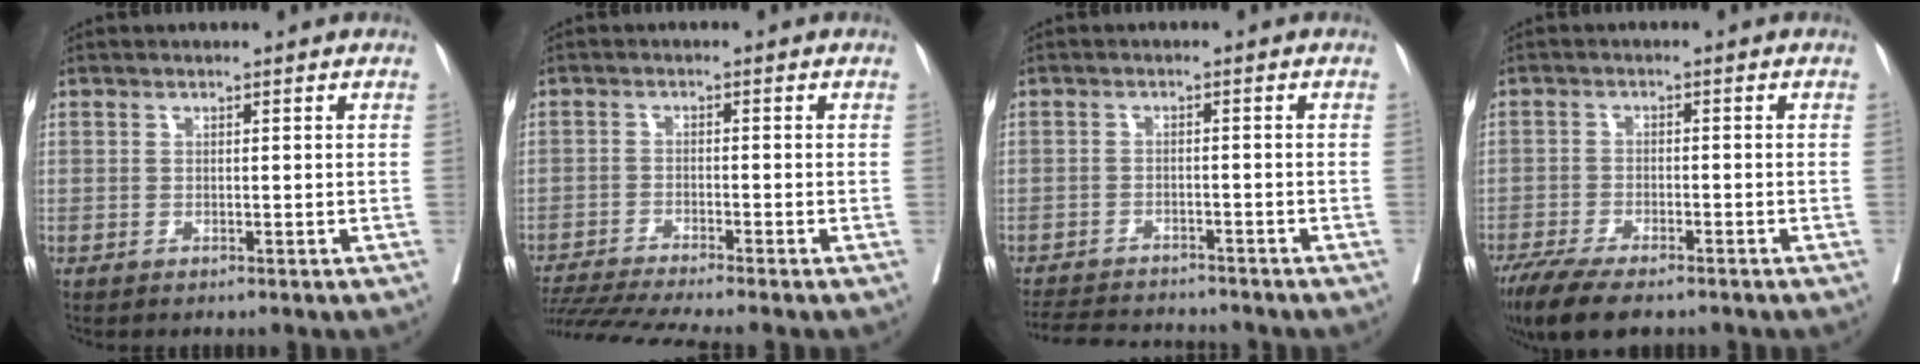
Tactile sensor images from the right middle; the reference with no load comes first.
{"total": 9.4, "force": [-8.3, -1.5, 4.1], "torque": [-0.056, -0.019, -0.139]}
{"total": 9.6, "force": [-9.2, 1.4, 2.6], "torque": [-0.044, -0.002, -0.134]}
{"total": 9.0, "force": [-6.9, 2.2, 5.3], "torque": [-0.085, -0.018, -0.115]}